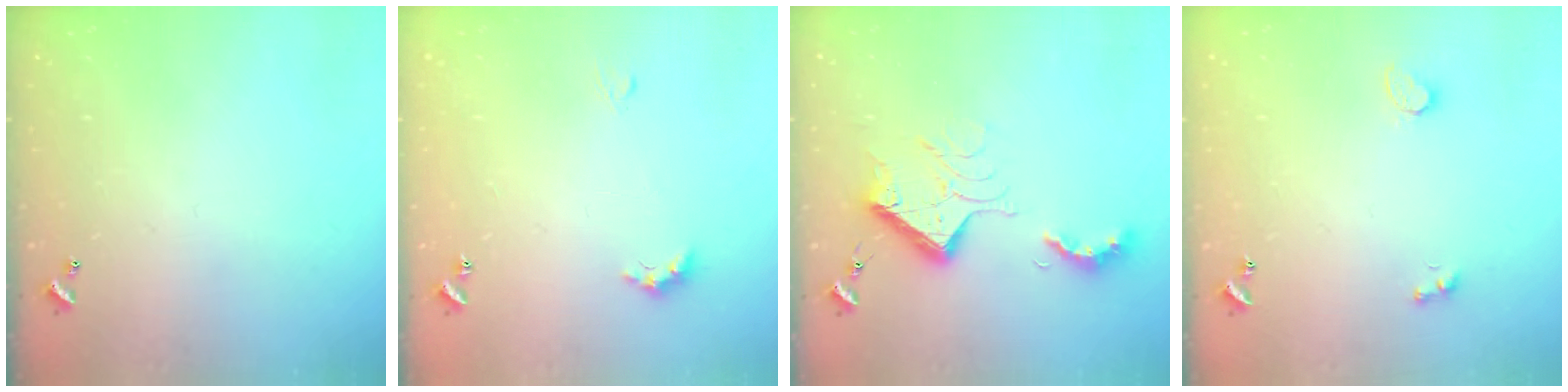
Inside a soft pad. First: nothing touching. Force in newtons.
{"total": 2.1, "press": 2.0, "slide": 0.5}
{"total": 13.7, "press": 13.6, "slide": 1.6}
{"total": 2.9, "press": 2.4, "slide": 1.6}